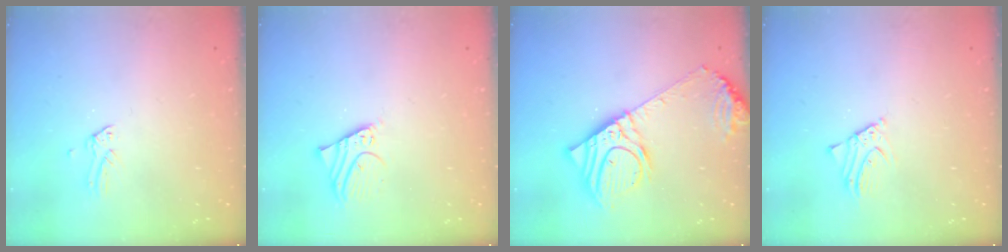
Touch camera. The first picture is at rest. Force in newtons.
{"total": 2.9, "press": 2.9, "slide": 0.0}
{"total": 17.3, "press": 17.0, "slide": 3.6}
{"total": 2.4, "press": 2.4, "slide": 0.1}